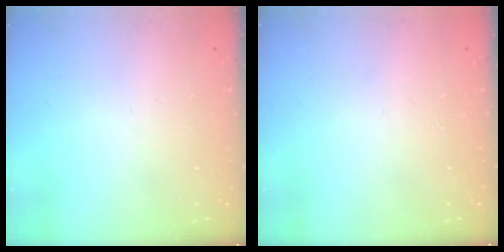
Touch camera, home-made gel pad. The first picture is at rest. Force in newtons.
{"total": 0.0}